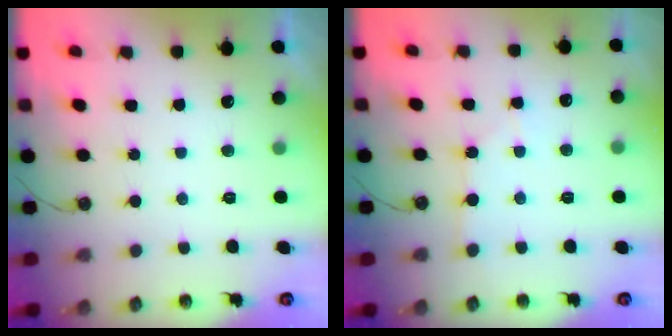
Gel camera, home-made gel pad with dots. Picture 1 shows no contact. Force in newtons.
{"total": 3.0, "press": 3.0, "slide": 0.4}